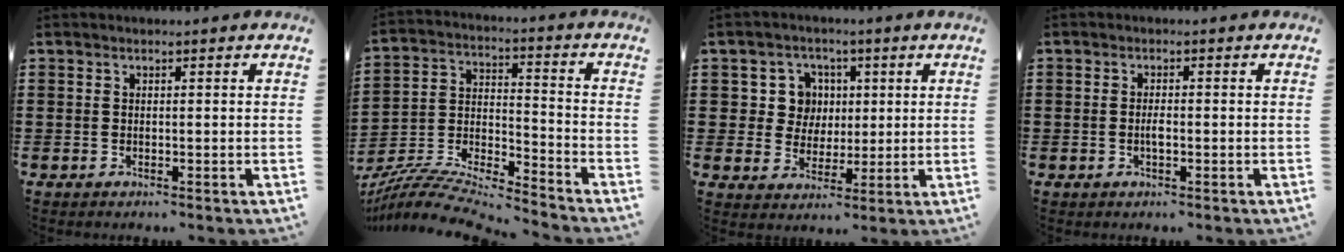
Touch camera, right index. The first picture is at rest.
{"total": 8.4, "force": [-7.9, 0.8, 2.8], "torque": [-0.064, -0.003, -0.163]}
{"total": 6.8, "force": [1.5, 6.2, 2.3], "torque": [-0.066, 0.018, 0.024]}
{"total": 1.6, "force": [-0.4, 0.5, 1.5], "torque": [-0.028, -0.002, -0.008]}